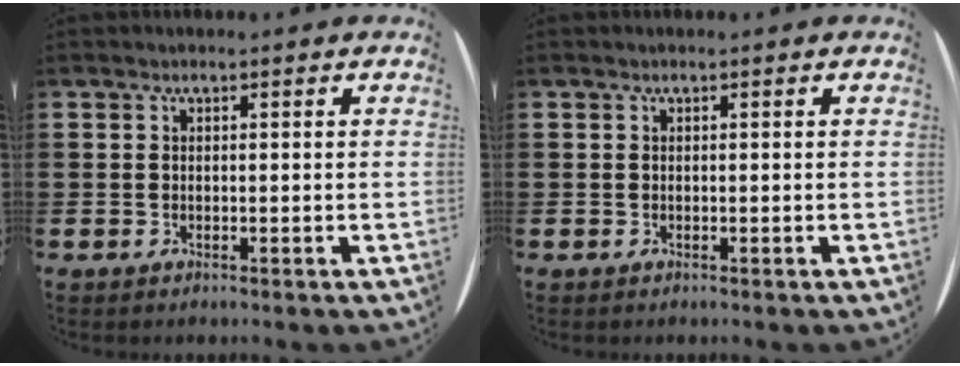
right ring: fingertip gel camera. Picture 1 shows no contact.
{"total": 0.0}